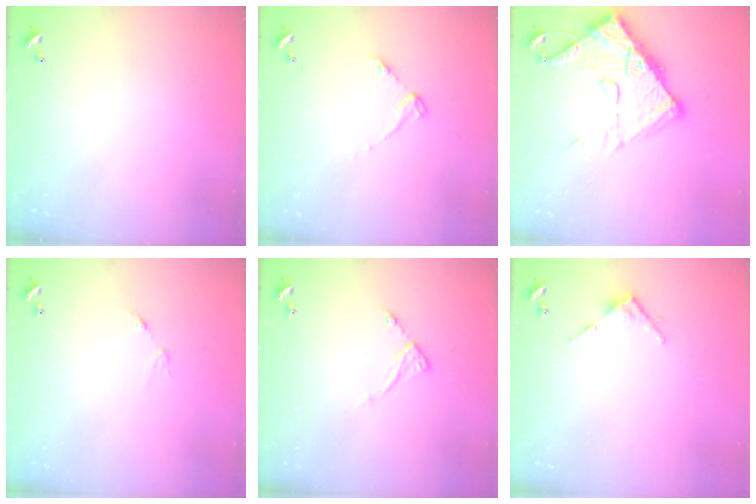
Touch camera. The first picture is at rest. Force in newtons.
{"total": 4.0, "press": 4.0, "slide": 0.5}
{"total": 14.5, "press": 14.5, "slide": 1.4}
{"total": 5.6, "press": 5.5, "slide": 0.6}
{"total": 5.8, "press": 5.7, "slide": 0.6}
{"total": 4.5, "press": 4.5, "slide": 0.4}